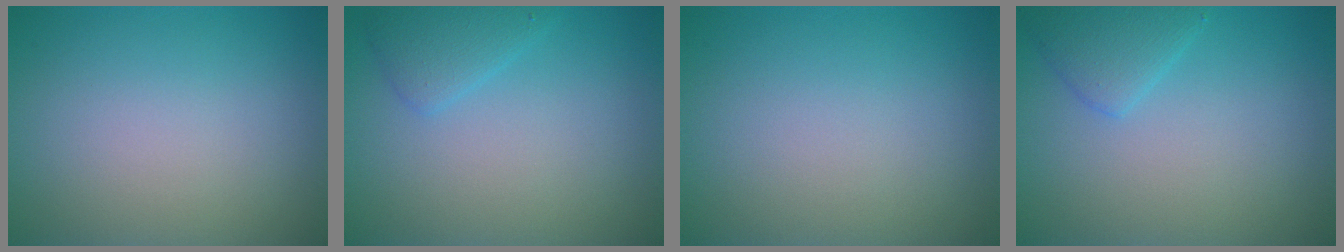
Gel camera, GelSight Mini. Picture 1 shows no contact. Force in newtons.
{"total": 1.9, "press": 1.9, "slide": 0.1}
{"total": 0.0}
{"total": 2.2, "press": 2.2, "slide": 0.2}